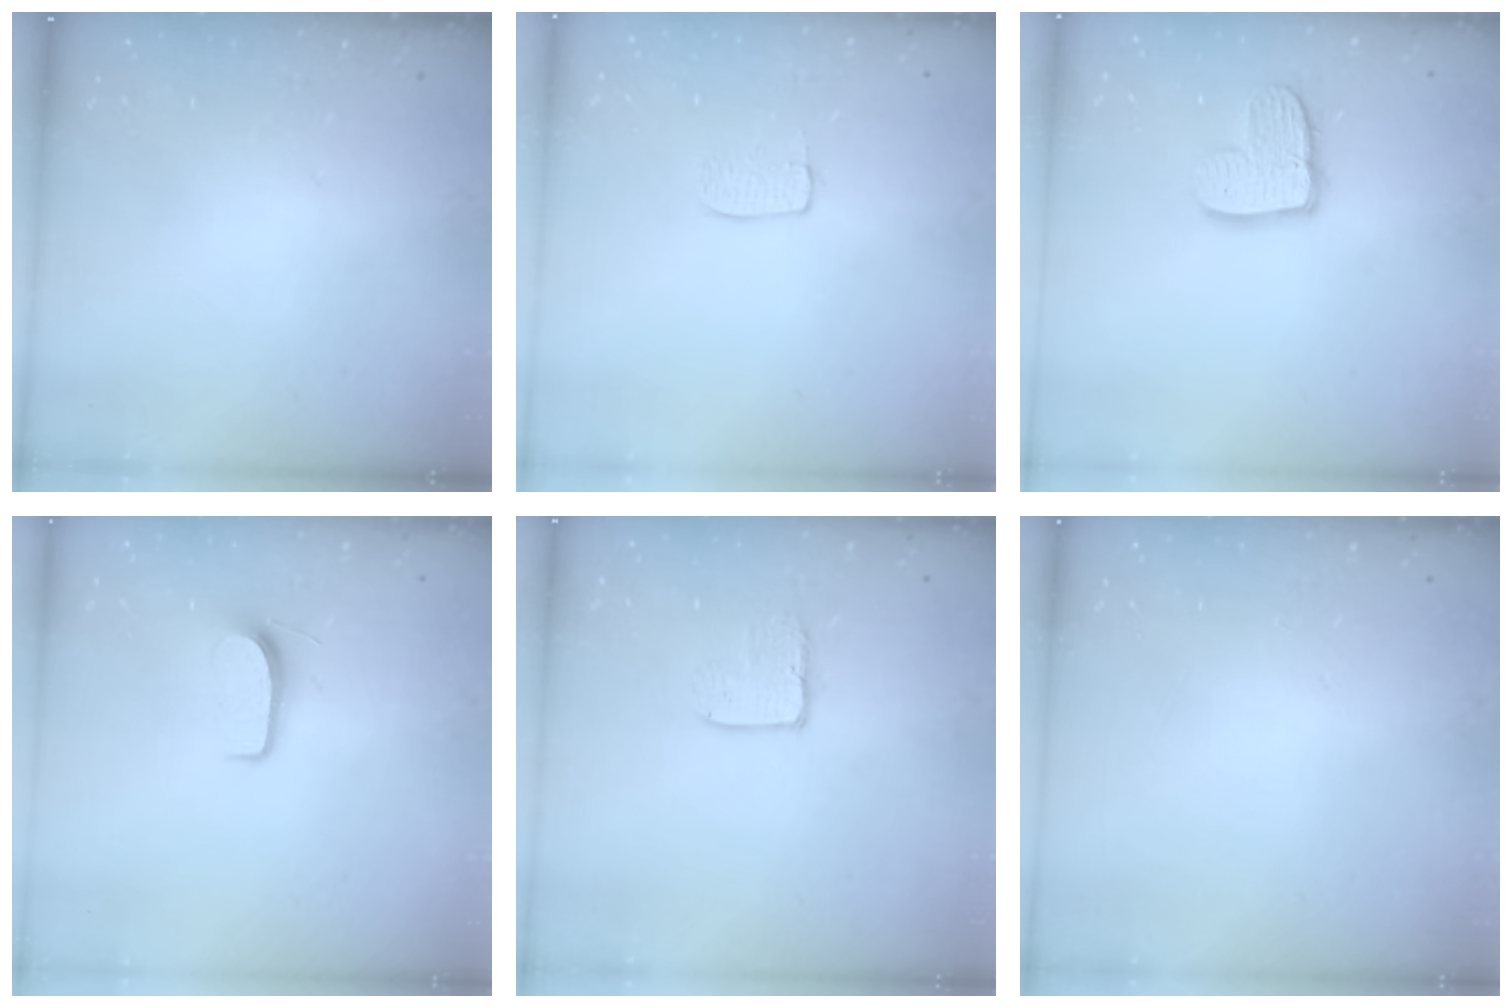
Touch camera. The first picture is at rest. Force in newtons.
{"total": 5.0, "press": 5.0, "slide": 0.3}
{"total": 10.6, "press": 10.6, "slide": 0.8}
{"total": 6.1, "press": 6.1, "slide": 0.6}
{"total": 5.1, "press": 5.0, "slide": 0.4}
{"total": 0.0}